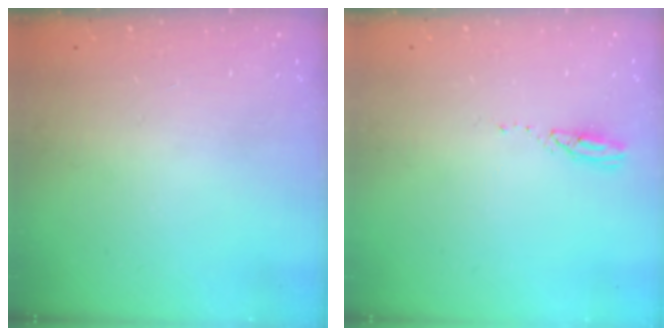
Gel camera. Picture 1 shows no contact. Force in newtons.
{"total": 3.1, "press": 3.1, "slide": 0.3}